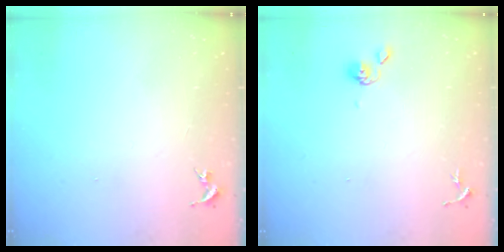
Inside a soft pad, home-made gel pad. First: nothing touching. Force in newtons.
{"total": 4.4, "press": 4.3, "slide": 0.8}